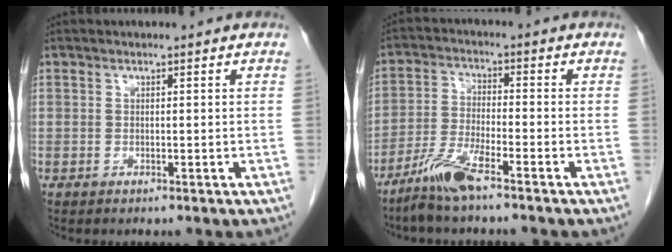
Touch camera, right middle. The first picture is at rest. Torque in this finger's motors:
{"motor_torque": [0.00, -0.55, 0.00, 0.03]}